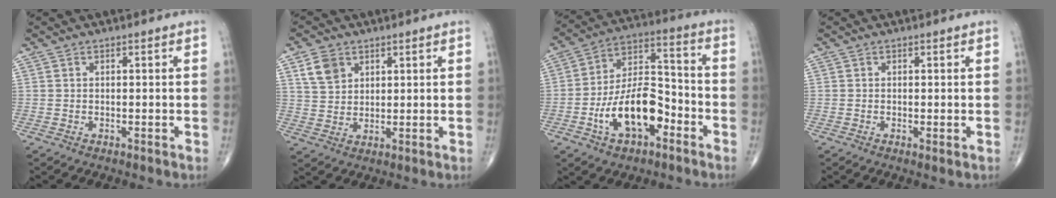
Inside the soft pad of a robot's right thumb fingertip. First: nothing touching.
{"total": 5.7, "force": [2.8, 4.2, 2.6], "torque": [-0.032, -0.011, 0.056]}
{"total": 16.3, "force": [-6.3, 8.5, 12.4], "torque": [-0.199, 0.048, -0.111]}
{"total": 0.8, "force": [-0.1, 0.2, 0.8], "torque": [-0.019, -0.005, -0.004]}